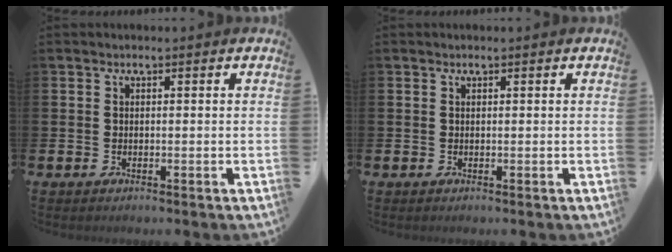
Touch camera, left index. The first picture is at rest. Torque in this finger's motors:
{"motor_torque": [0.04, 0.01, -0.02, 0.02]}